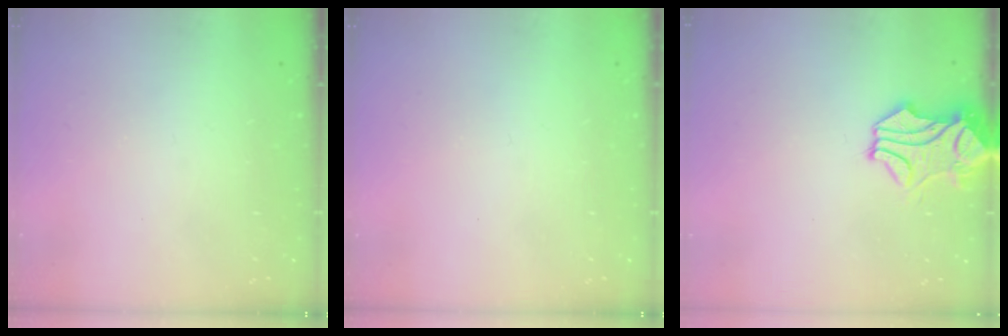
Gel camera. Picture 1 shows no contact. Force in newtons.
{"total": 0.0}
{"total": 1.9, "press": 1.4, "slide": 1.2}